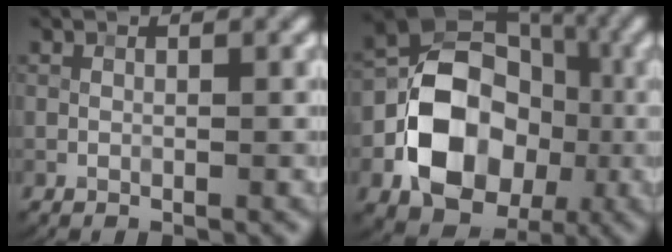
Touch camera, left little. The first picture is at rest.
{"total": 11.3, "force": [-2.8, 8.3, 7.1], "torque": [-0.115, 0.005, -0.054]}